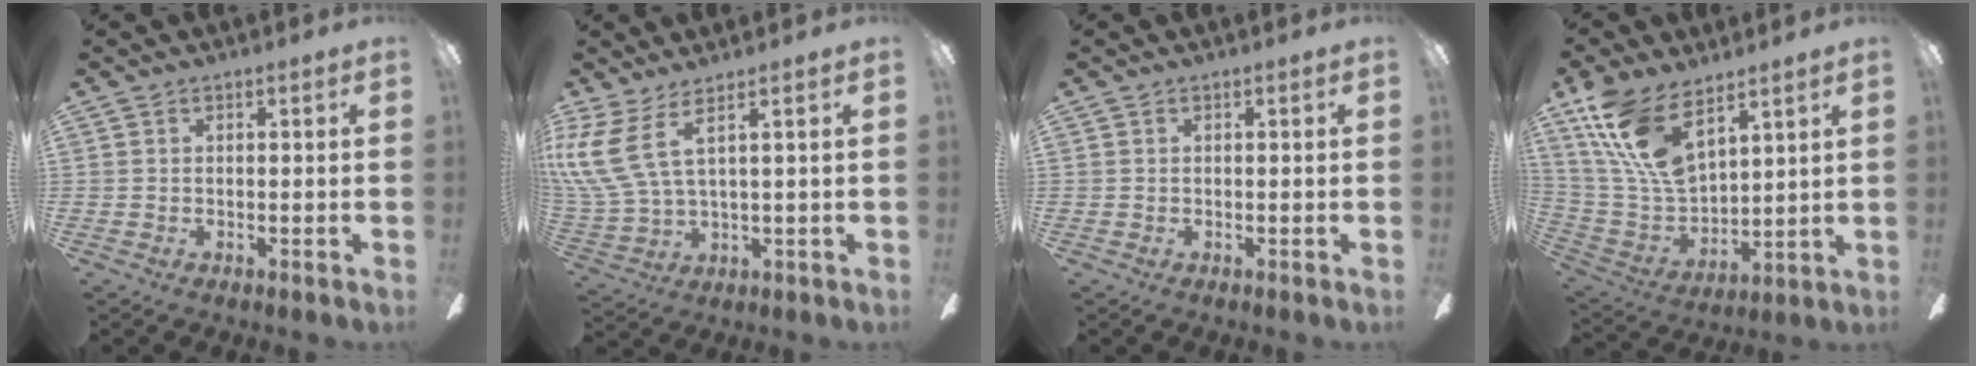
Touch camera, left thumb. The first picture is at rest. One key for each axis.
{"total": 11.1, "fx": 5.5, "fy": 4.4, "fz": 8.7, "tx": -0.200, "ty": -0.026, "tz": 0.105}
{"total": 0.0}
{"total": 17.1, "fx": 10.8, "fy": 7.6, "fz": 10.8, "tx": -0.247, "ty": -0.051, "tz": 0.197}